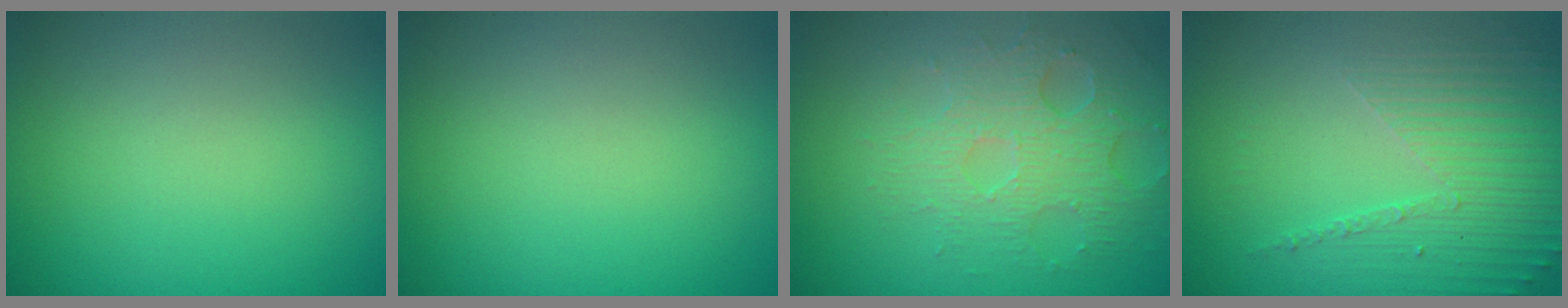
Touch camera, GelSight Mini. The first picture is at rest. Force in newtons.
{"total": 0.0}
{"total": 4.0, "press": 3.6, "slide": 1.7}
{"total": 5.3, "press": 3.3, "slide": 4.2}